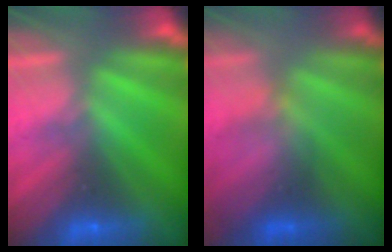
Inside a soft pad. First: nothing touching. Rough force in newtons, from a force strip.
{"total": 4.0}